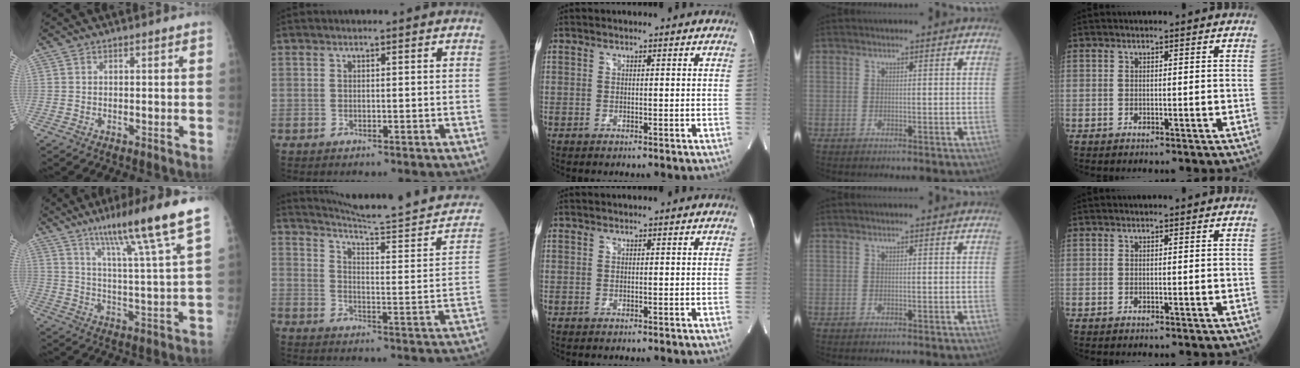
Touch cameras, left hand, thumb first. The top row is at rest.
{"thumb": {"total": 15.9, "force": [10.6, 0.4, 11.9], "torque": [-0.174, -0.050, 0.162]}, "index": {"total": 18.7, "force": [17.6, -0.9, 6.3], "torque": [-0.094, -0.069, 0.236]}}